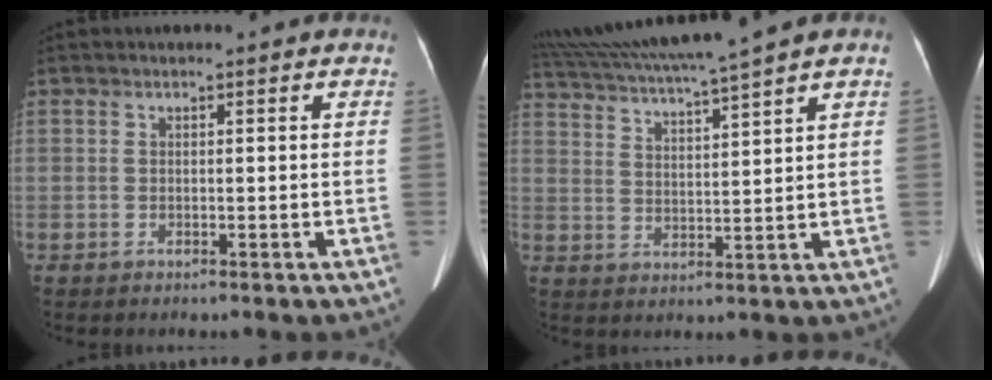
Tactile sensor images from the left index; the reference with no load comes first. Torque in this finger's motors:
{"motor_torque": [0.80, -1.34, 0.10, 0.04]}